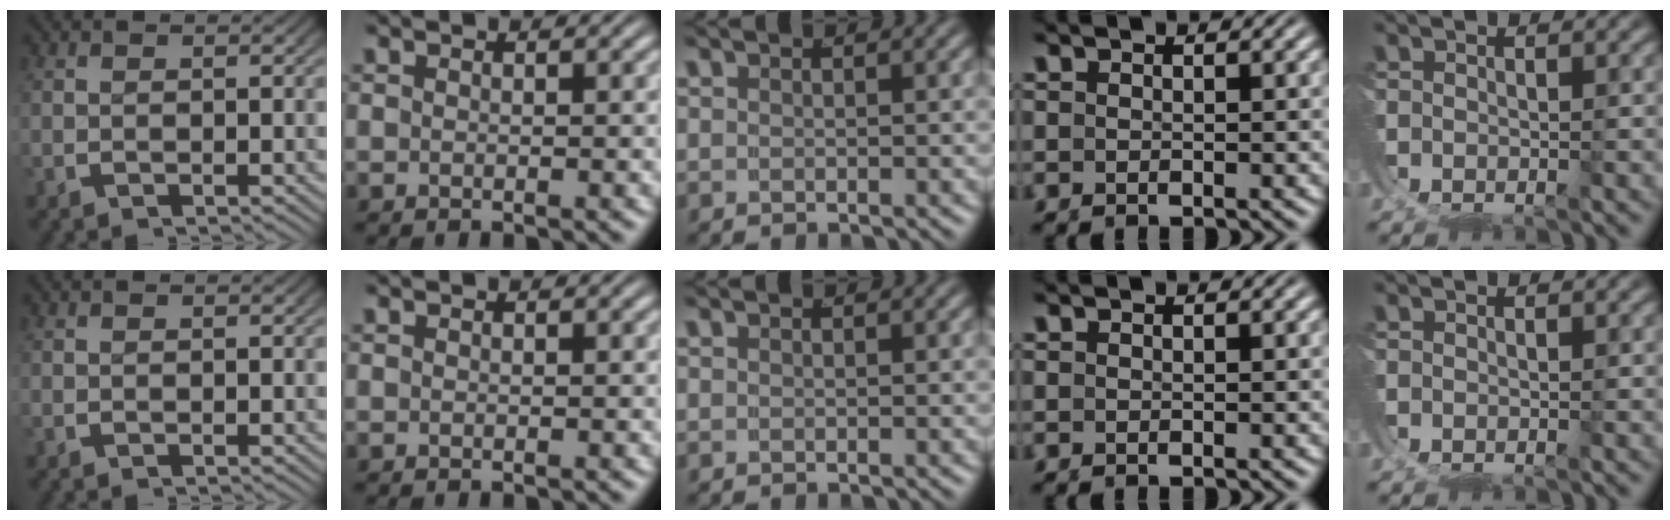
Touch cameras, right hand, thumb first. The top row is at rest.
{}